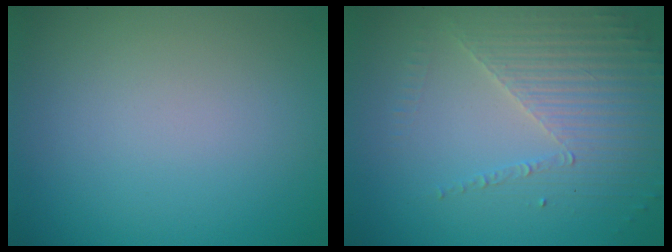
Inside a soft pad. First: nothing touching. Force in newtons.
{"total": 3.6, "press": 3.3, "slide": 1.4}